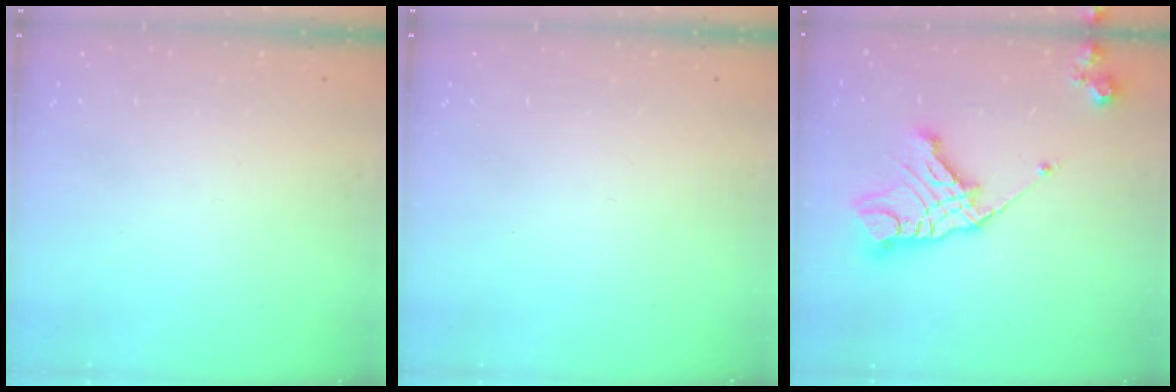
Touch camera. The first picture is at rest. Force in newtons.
{"total": 0.0}
{"total": 16.6, "press": 16.5, "slide": 1.6}